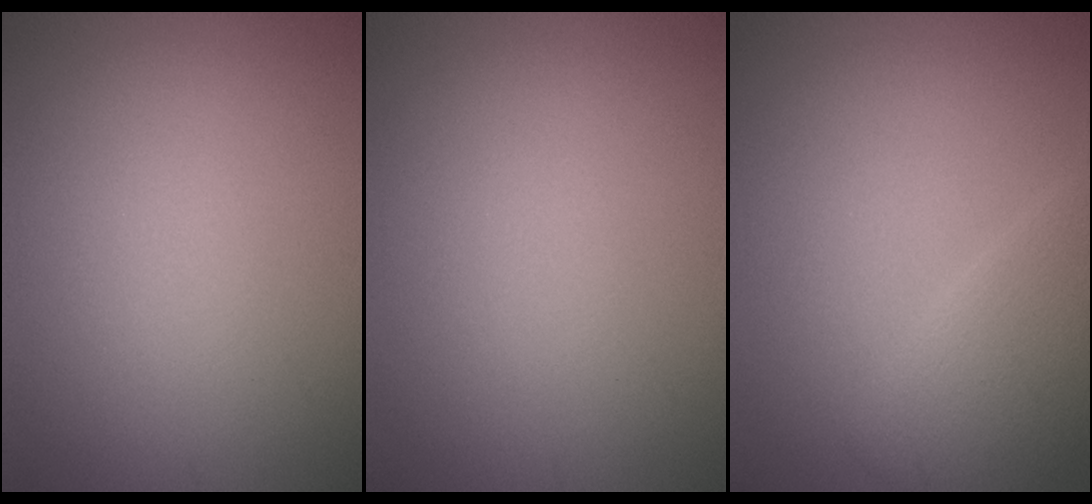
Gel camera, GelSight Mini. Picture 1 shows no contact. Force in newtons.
{"total": 0.0}
{"total": 3.0, "press": 3.0, "slide": 0.1}